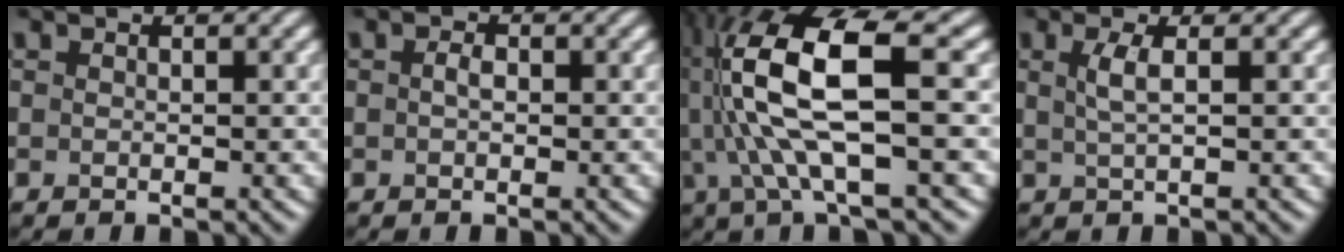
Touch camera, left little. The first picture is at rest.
{"total": 1.1, "force": [0.0, 0.7, 0.8], "torque": [-0.016, 0.000, -0.003]}
{"total": 11.2, "force": [1.3, 3.2, 10.6], "torque": [-0.218, 0.006, 0.028]}
{"total": 2.0, "force": [0.4, 0.5, 1.9], "torque": [-0.039, 0.001, 0.007]}